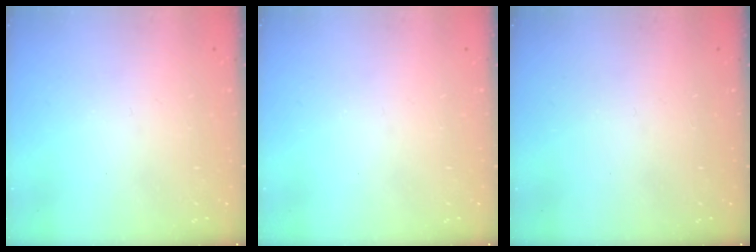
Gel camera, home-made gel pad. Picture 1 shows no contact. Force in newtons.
{"total": 0.0}
{"total": 0.0}